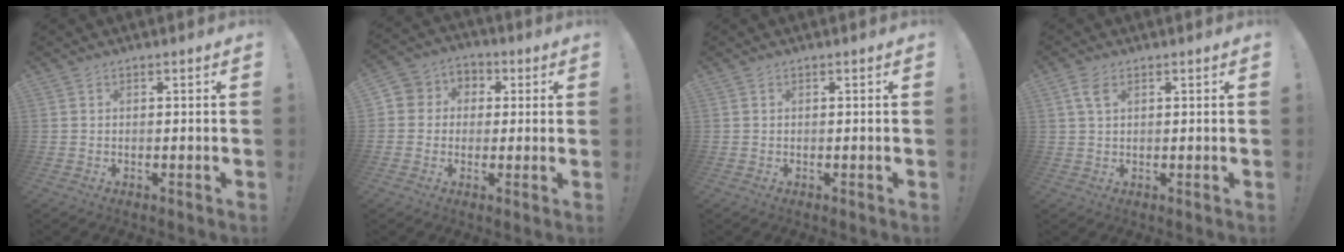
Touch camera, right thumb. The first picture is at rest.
{"total": 6.3, "force": [-1.1, 5.9, 1.7], "torque": [-0.022, 0.019, -0.017]}
{"total": 0.0}
{"total": 4.1, "force": [1.7, 2.2, 3.0], "torque": [-0.057, 0.003, 0.033]}